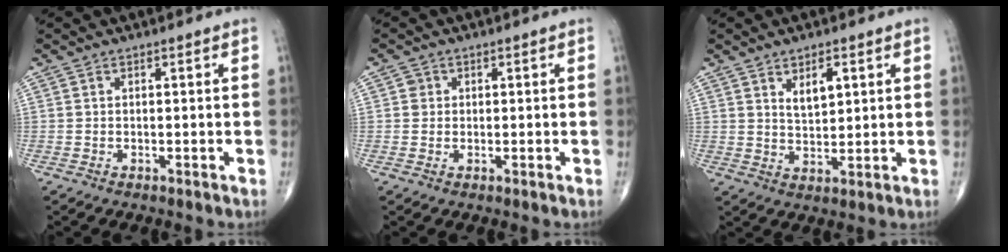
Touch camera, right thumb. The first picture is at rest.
{"total": 1.7, "force": [0.3, 1.6, 0.3], "torque": [0.005, 0.002, 0.003]}
{"total": 5.2, "force": [2.3, 2.5, 3.9], "torque": [-0.055, -0.019, 0.043]}